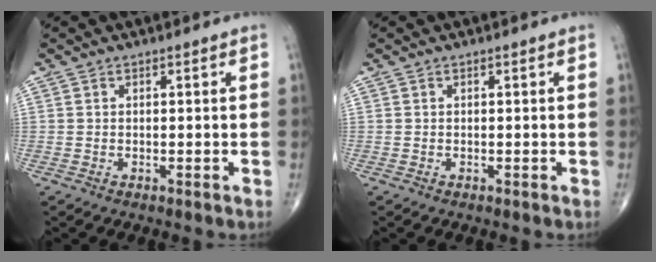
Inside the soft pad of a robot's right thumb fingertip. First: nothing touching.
{"total": 0.0}